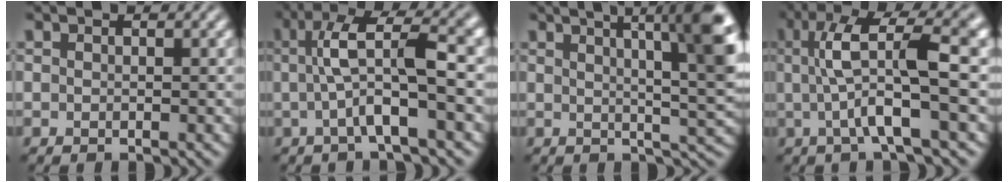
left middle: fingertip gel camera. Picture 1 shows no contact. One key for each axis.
{"total": 6.8, "fx": 0.3, "fy": 1.4, "fz": 6.6, "tx": -0.116, "ty": 0.018, "tz": -0.002}
{"total": 9.9, "fx": 3.9, "fy": 2.3, "fz": 8.8, "tx": -0.094, "ty": 0.023, "tz": 0.049}
{"total": 7.8, "fx": 0.6, "fy": 1.6, "fz": 7.6, "tx": -0.131, "ty": 0.009, "tz": 0.008}